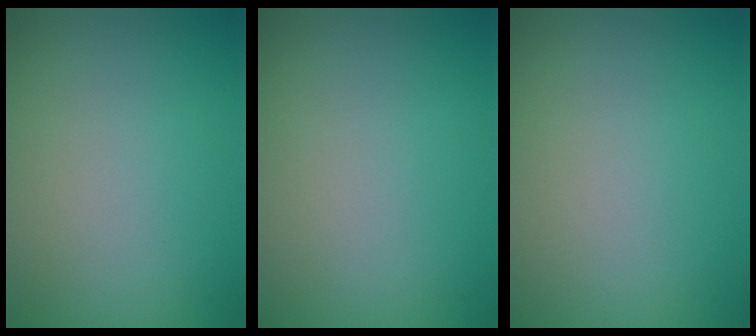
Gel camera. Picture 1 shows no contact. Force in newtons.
{"total": 0.0}
{"total": 0.0}